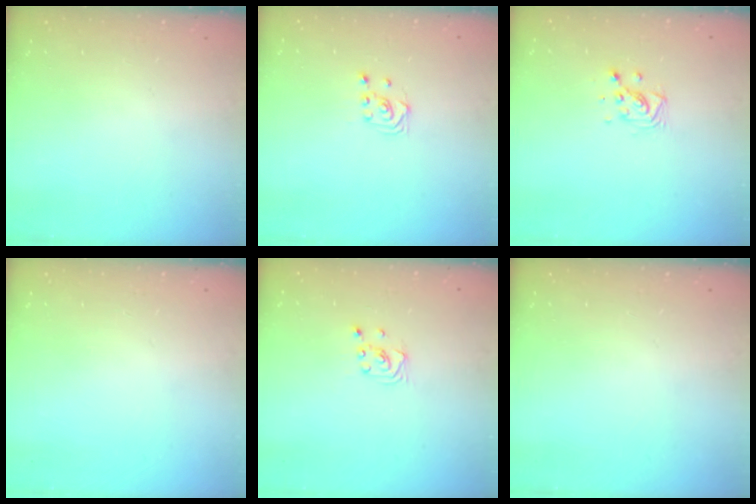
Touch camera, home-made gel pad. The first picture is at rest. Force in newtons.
{"total": 2.9, "press": 2.6, "slide": 1.4}
{"total": 6.3, "press": 6.1, "slide": 1.7}
{"total": 0.0}
{"total": 2.0, "press": 2.0, "slide": 0.1}
{"total": 0.0}